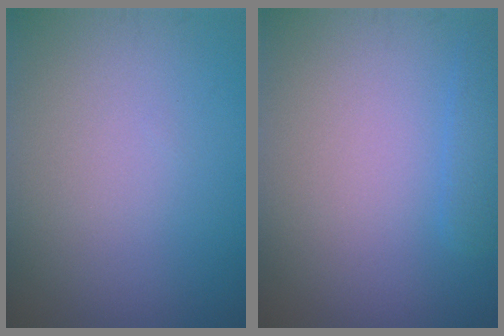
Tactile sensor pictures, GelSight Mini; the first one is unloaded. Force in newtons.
{"total": 1.4, "press": 1.4, "slide": 0.1}